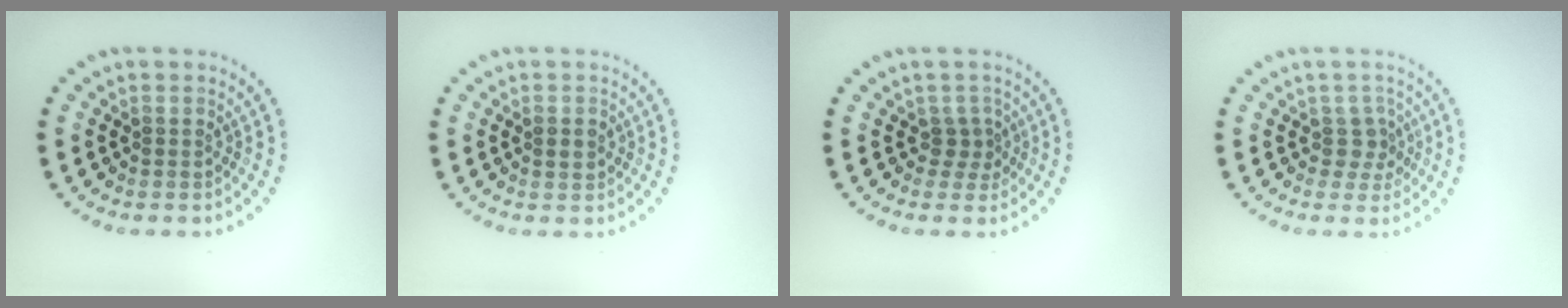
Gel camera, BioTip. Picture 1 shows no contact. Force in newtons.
{"total": 1.1, "press": 1.1, "slide": 0.1}
{"total": 1.6, "press": 1.0, "slide": 1.2}
{"total": 2.1, "press": 1.6, "slide": 1.4}